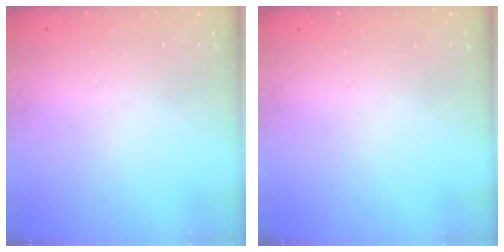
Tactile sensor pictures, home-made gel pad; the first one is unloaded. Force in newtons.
{"total": 0.0}